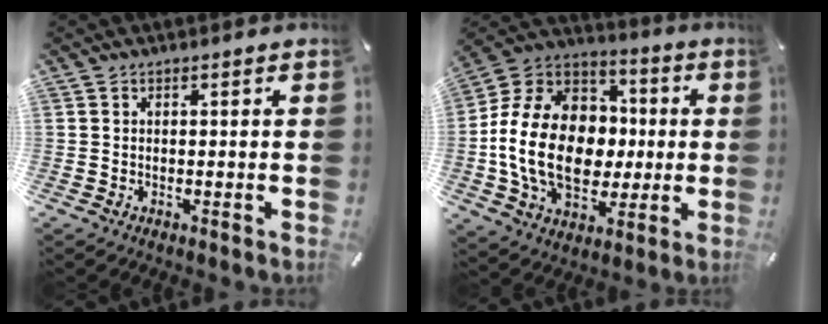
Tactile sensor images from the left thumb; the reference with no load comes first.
{"total": 20.8, "force": [-2.5, 16.1, 13.0], "torque": [-0.275, 0.018, -0.033]}